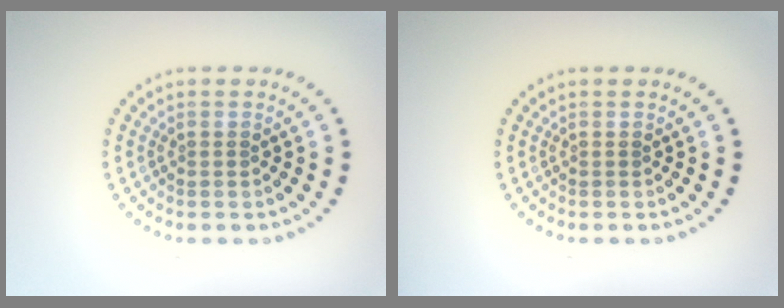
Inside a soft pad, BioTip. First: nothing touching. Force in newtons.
{"total": 0.0}